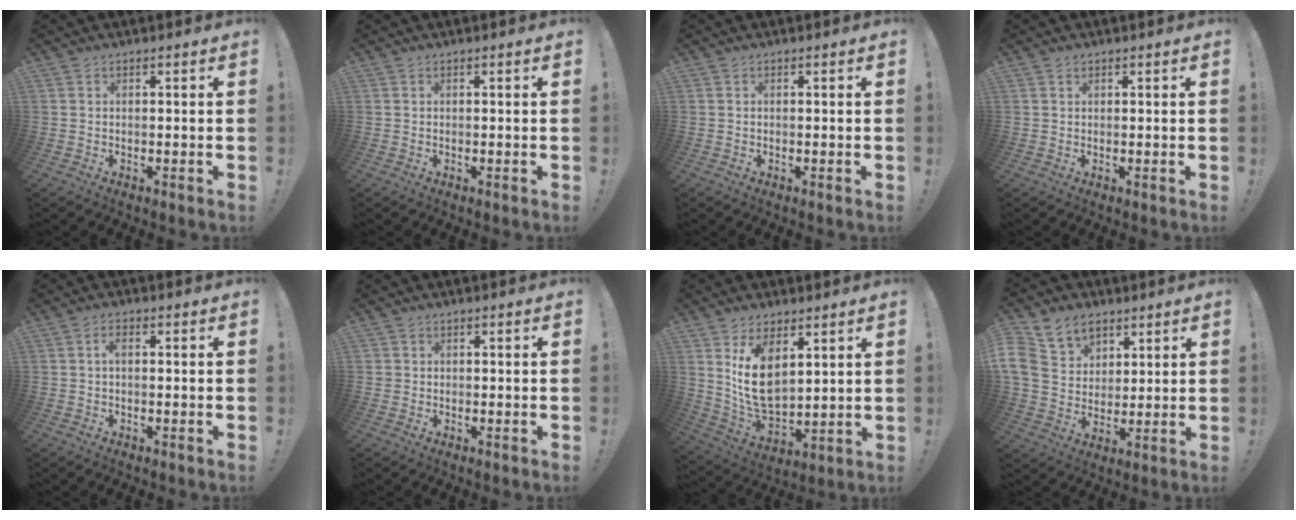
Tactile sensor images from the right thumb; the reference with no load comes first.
{"total": 0.0}
{"total": 0.0}
{"total": 0.6, "force": [0.5, 0.4, 0.1], "torque": [-0.001, -0.002, 0.009]}
{"total": 1.9, "force": [-0.1, 0.8, 1.7], "torque": [-0.029, 0.005, -0.005]}
{"total": 1.1, "force": [0.2, 1.0, 0.2], "torque": [-0.004, 0.002, 0.004]}
{"total": 12.6, "force": [5.9, 7.6, 8.1], "torque": [-0.151, -0.049, 0.108]}
{"total": 14.4, "force": [7.3, 10.6, 6.4], "torque": [-0.120, -0.035, 0.146]}